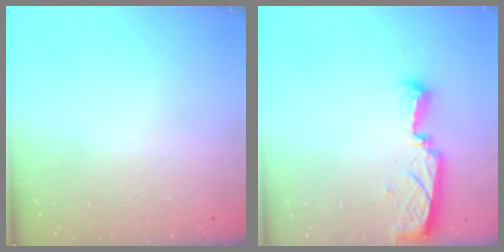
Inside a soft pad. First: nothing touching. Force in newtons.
{"total": 7.9, "press": 7.9, "slide": 0.9}